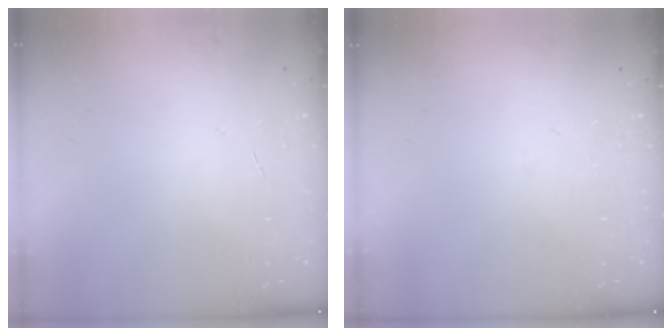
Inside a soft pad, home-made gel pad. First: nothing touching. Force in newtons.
{"total": 0.0}